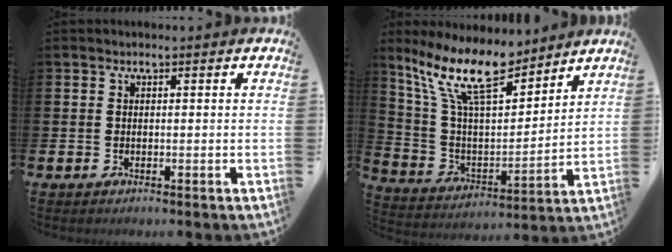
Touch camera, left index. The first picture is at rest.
{"total": 13.3, "force": [10.7, 3.7, 6.9], "torque": [-0.178, -0.043, 0.194]}